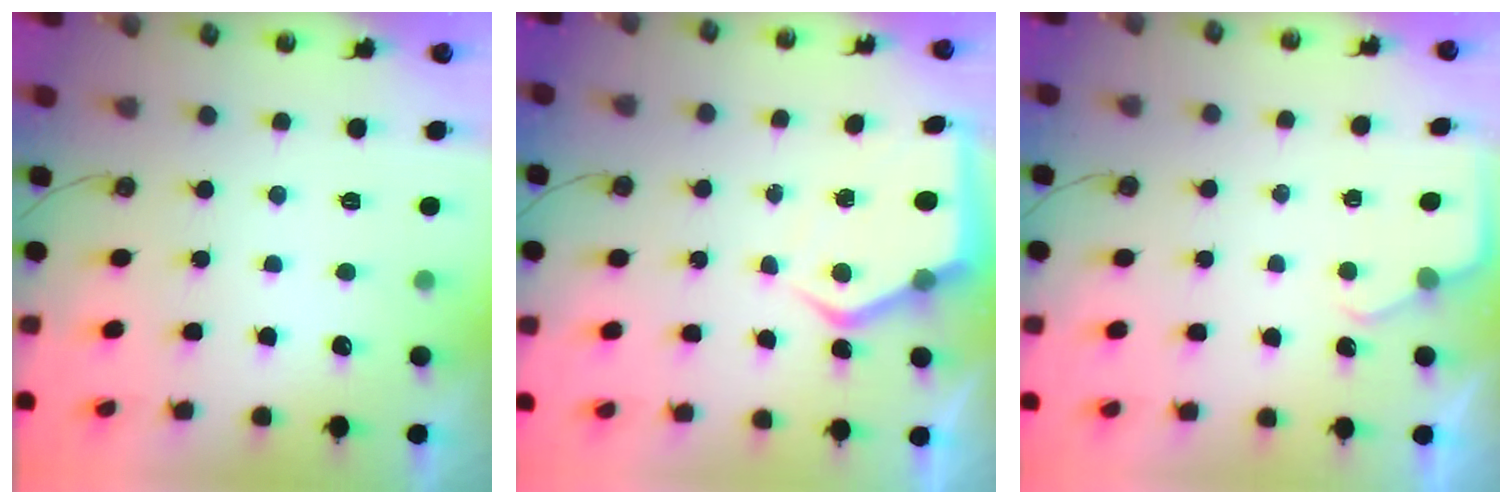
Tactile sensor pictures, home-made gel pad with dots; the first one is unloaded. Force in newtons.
{"total": 6.4, "press": 6.4, "slide": 0.4}
{"total": 3.0, "press": 3.0, "slide": 0.4}